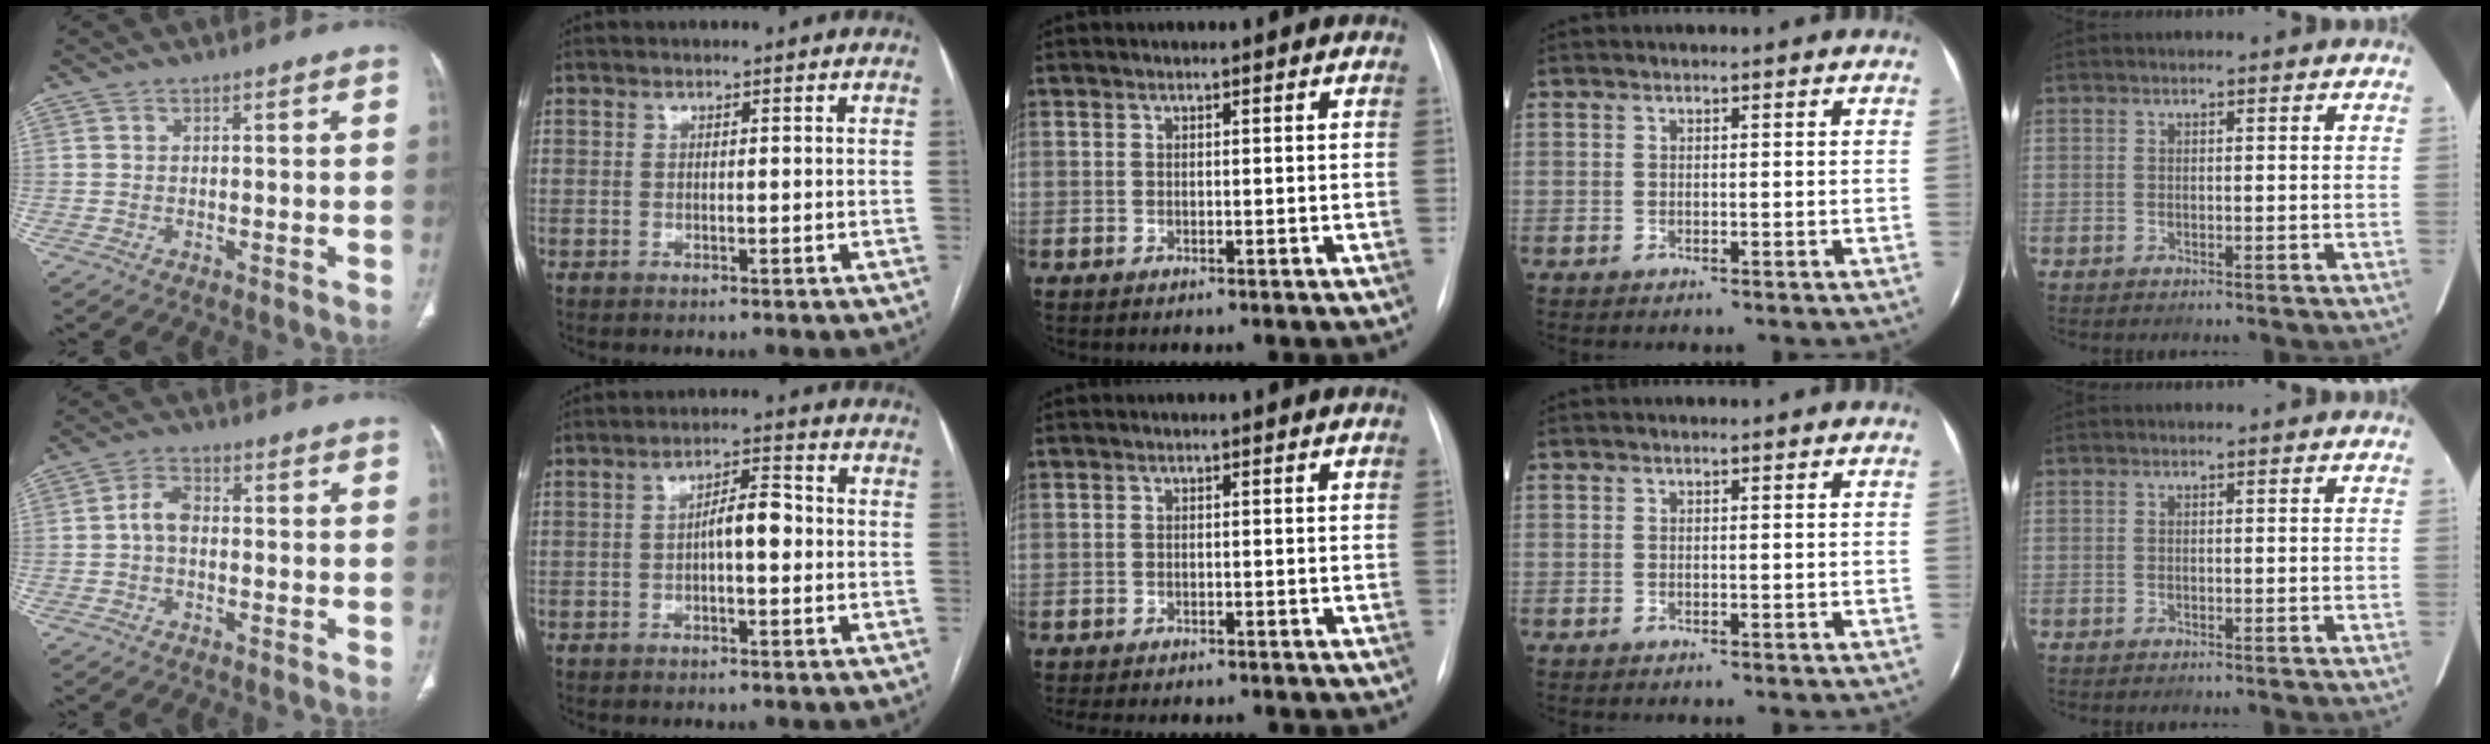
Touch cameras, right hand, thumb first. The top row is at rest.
{"thumb": {"total": 3.7, "force": [-0.5, 2.4, 2.8], "torque": [-0.047, 0.014, -0.016]}, "index": {"total": 4.9, "force": [-0.5, 1.5, 4.6], "torque": [-0.074, 0.018, -0.009]}, "middle": {"total": 7.7, "force": [-6.7, 2.1, 3.2], "torque": [-0.040, 0.001, -0.086]}}